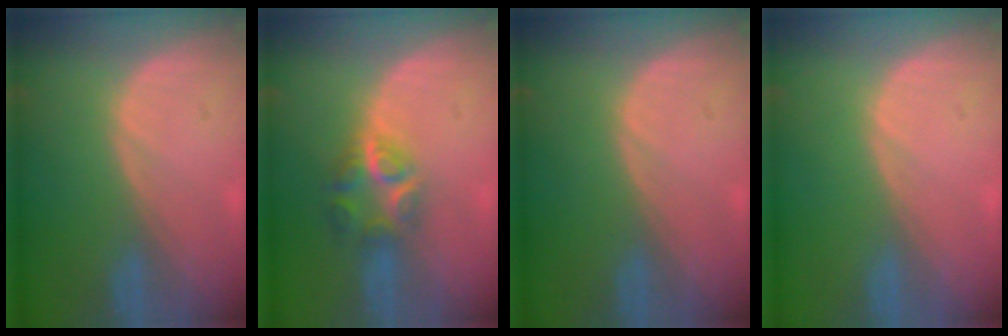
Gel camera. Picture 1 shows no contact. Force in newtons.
{"total": 5.9, "press": 5.4, "slide": 2.5}
{"total": 0.0}
{"total": 0.0}